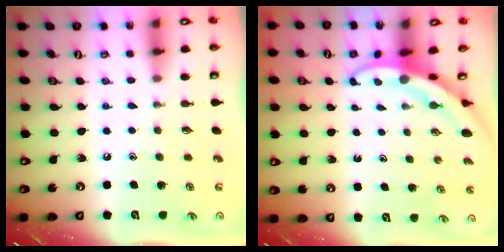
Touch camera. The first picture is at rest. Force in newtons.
{"total": 3.3, "press": 3.3, "slide": 0.3}